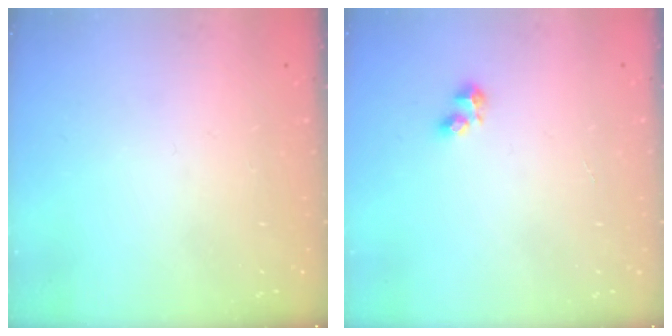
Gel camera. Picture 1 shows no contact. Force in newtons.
{"total": 3.8, "press": 3.8, "slide": 0.7}